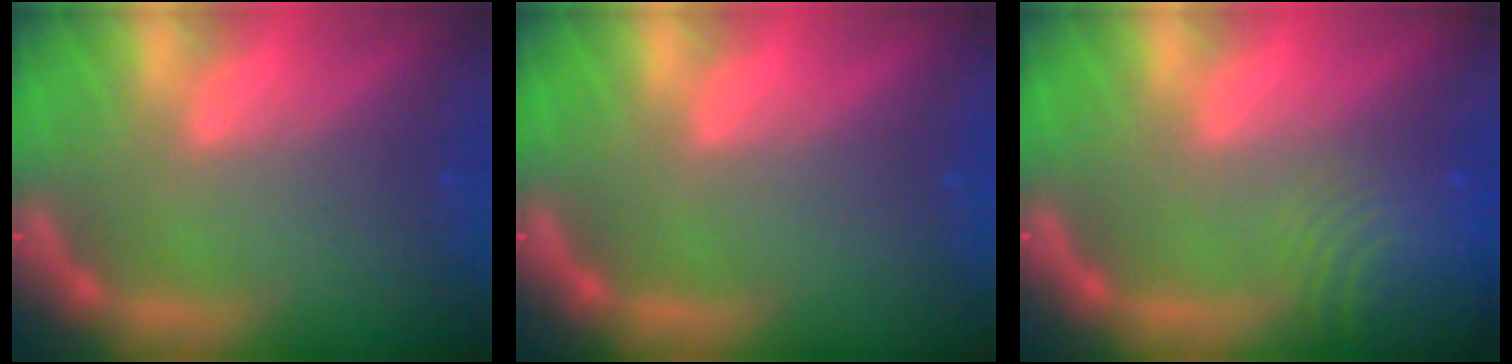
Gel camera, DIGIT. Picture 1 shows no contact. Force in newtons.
{"total": 0.0}
{"total": 9.1}